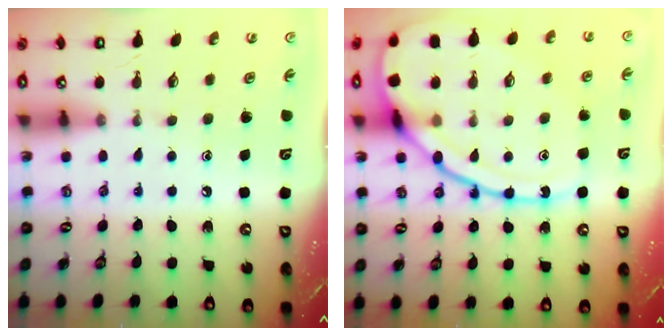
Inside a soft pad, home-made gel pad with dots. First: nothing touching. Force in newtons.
{"total": 19.4, "press": 19.3, "slide": 2.0}